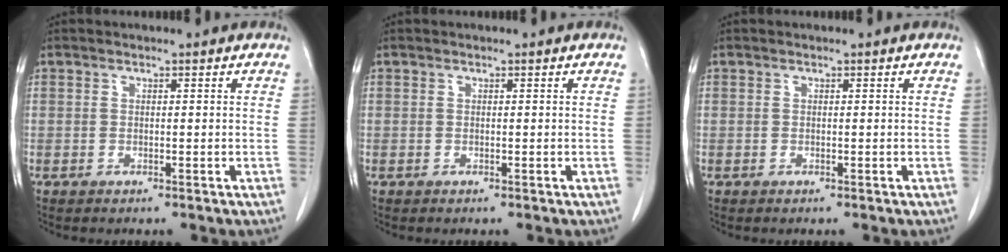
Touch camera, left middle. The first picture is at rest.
{"total": 0.0}
{"total": 0.0}